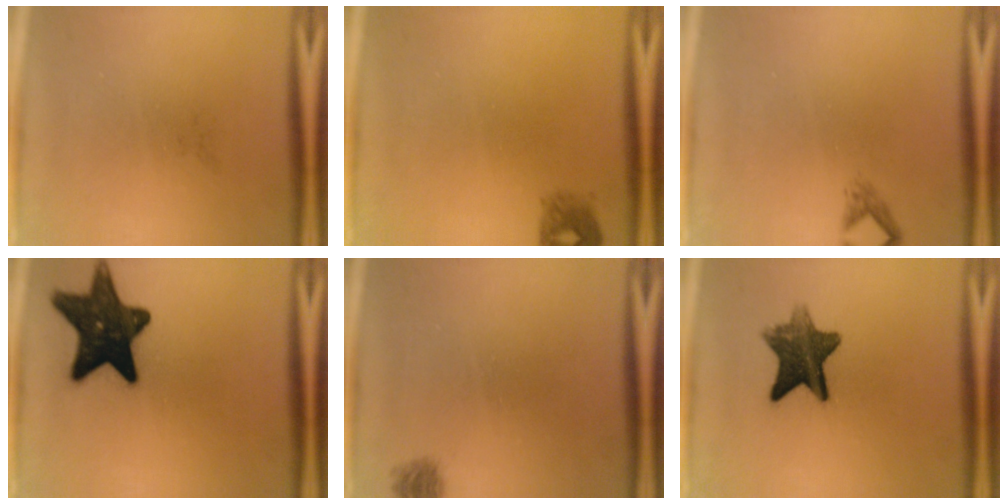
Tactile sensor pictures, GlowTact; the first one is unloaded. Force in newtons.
{"total": 1.5}
{"total": 1.0}
{"total": 15.5}
{"total": 1.0}
{"total": 9.6}